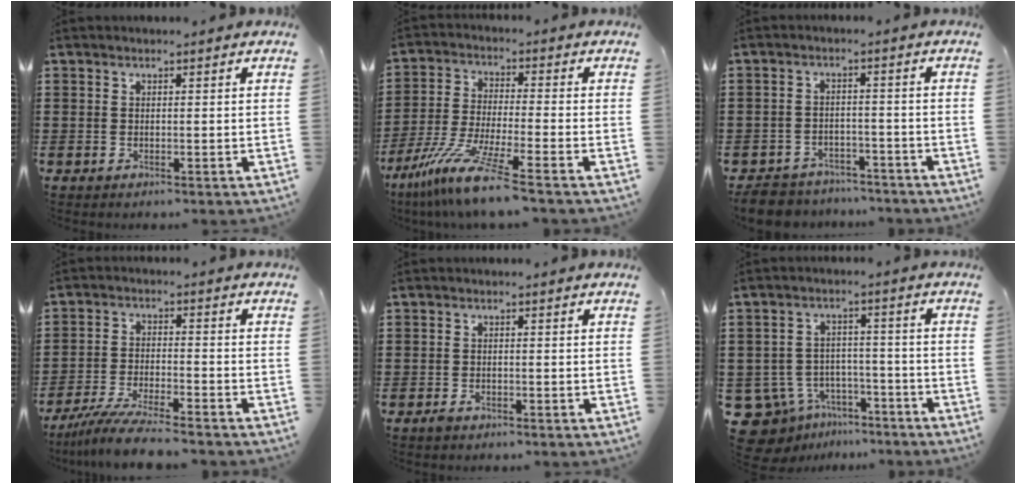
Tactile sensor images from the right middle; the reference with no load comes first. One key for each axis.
{"total": 10.0, "fx": -7.6, "fy": 0.0, "fz": 6.5, "tx": -0.146, "ty": -0.015, "tz": -0.153}
{"total": 4.8, "fx": -4.6, "fy": 1.1, "fz": 0.4, "tx": -0.021, "ty": 0.007, "tz": -0.098}
{"total": 6.9, "fx": -6.1, "fy": 0.2, "fz": 3.2, "tx": -0.073, "ty": -0.013, "tz": -0.118}
{"total": 1.1, "fx": -0.8, "fy": 0.6, "fz": 0.6, "tx": -0.013, "ty": -0.002, "tz": -0.016}
{"total": 7.6, "fx": -6.4, "fy": 3.9, "fz": 1.3, "tx": -0.054, "ty": 0.023, "tz": -0.128}